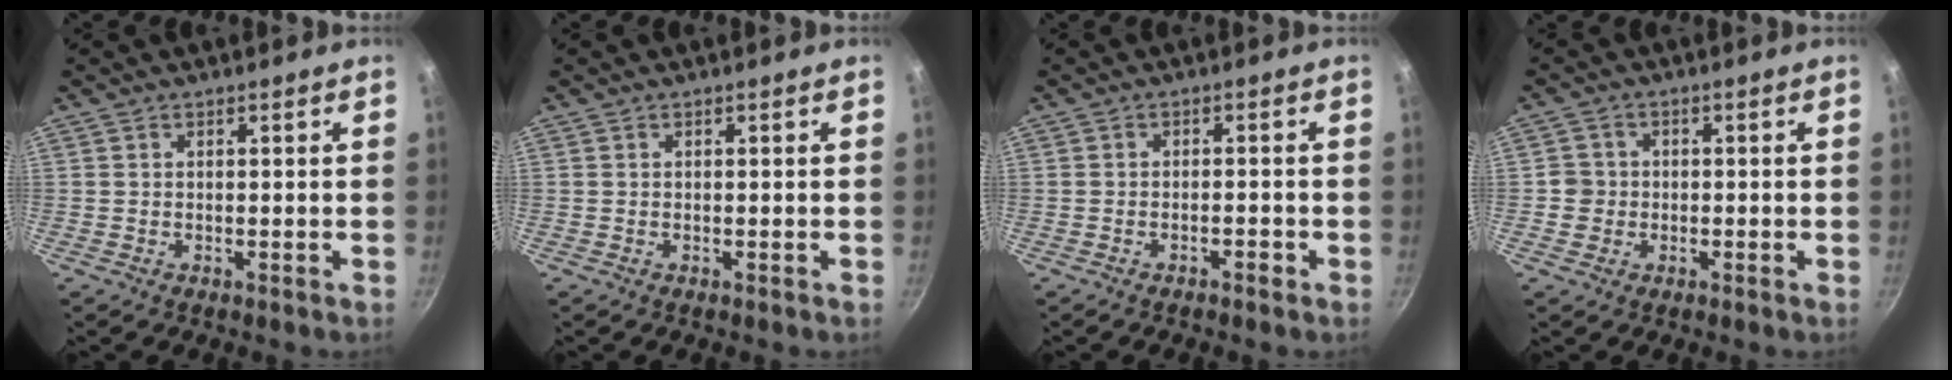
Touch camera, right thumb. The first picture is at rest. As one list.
[{"total": 0.0}, {"total": 1.7, "force": [-1.2, 0.6, 1.1], "torque": [-0.014, 0.013, -0.017]}, {"total": 3.3, "force": [-0.7, 3.1, 0.7], "torque": [0.003, 0.010, -0.015]}]